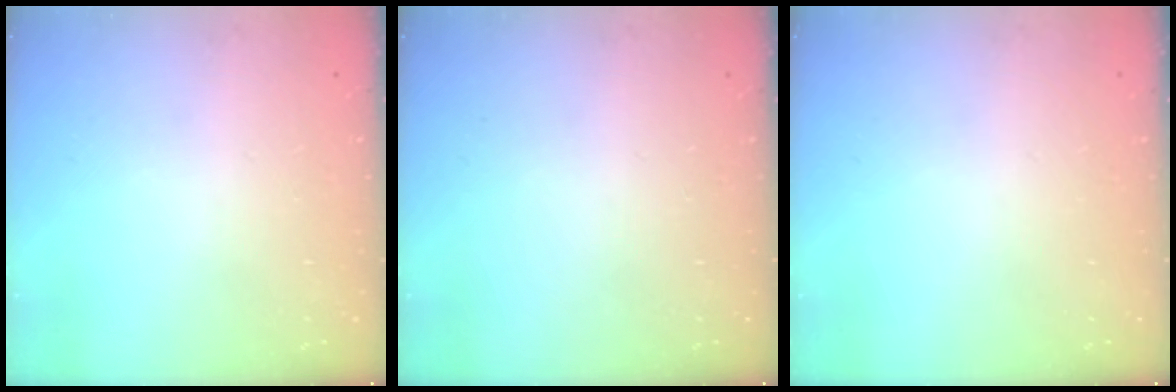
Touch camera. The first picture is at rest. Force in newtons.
{"total": 0.0}
{"total": 0.0}